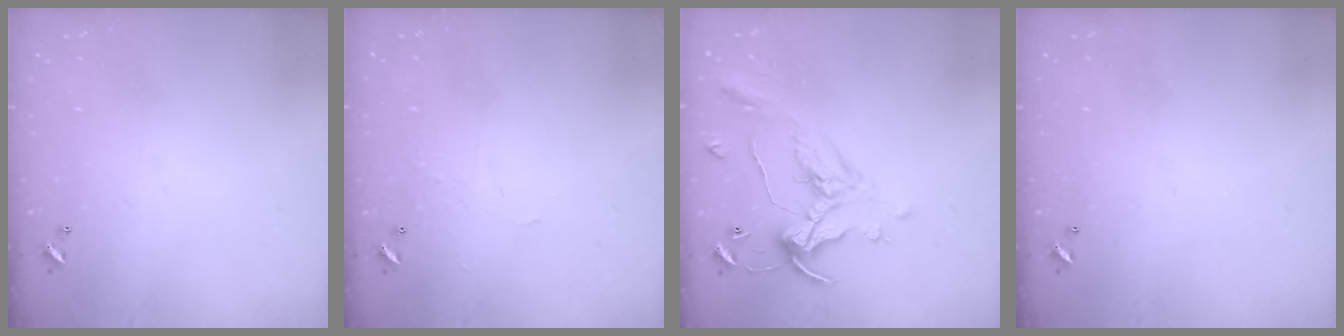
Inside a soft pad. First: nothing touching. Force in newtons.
{"total": 1.2, "press": 1.1, "slide": 0.3}
{"total": 1.8, "press": 1.5, "slide": 1.1}
{"total": 0.0}